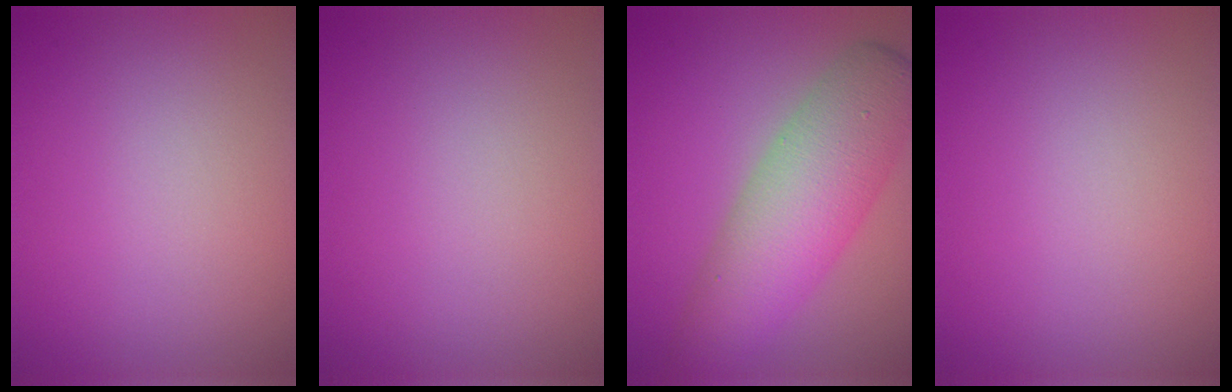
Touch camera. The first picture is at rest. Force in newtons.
{"total": 0.0}
{"total": 7.8, "press": 7.8, "slide": 0.2}
{"total": 0.0}